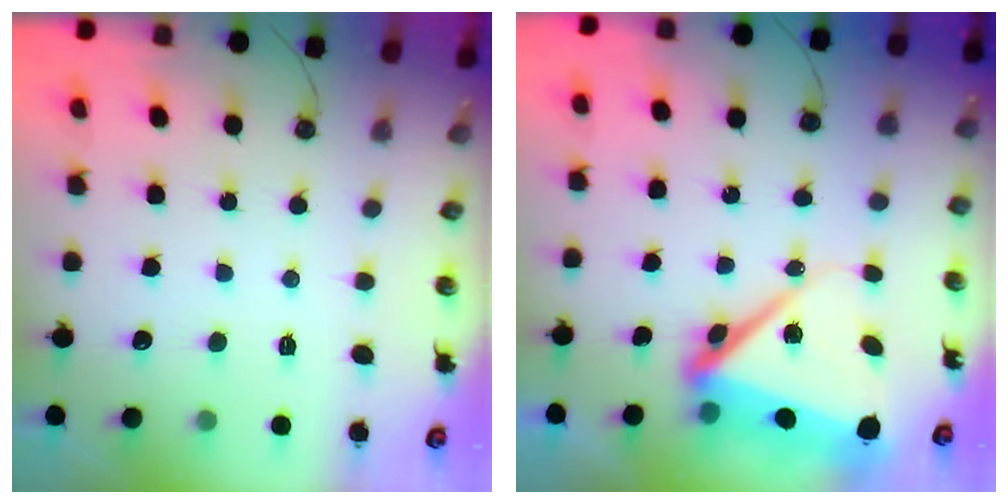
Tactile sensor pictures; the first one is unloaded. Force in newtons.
{"total": 12.4, "press": 12.3, "slide": 1.5}